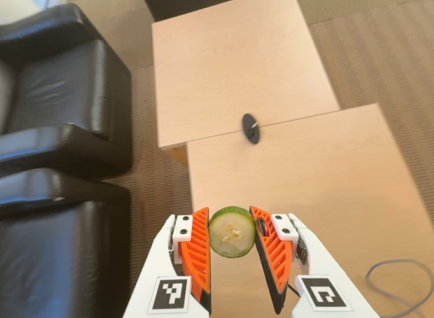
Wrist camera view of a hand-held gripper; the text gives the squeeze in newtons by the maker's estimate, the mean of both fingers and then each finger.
{"total": 11.8, "left": 13.1, "right": 10.5}